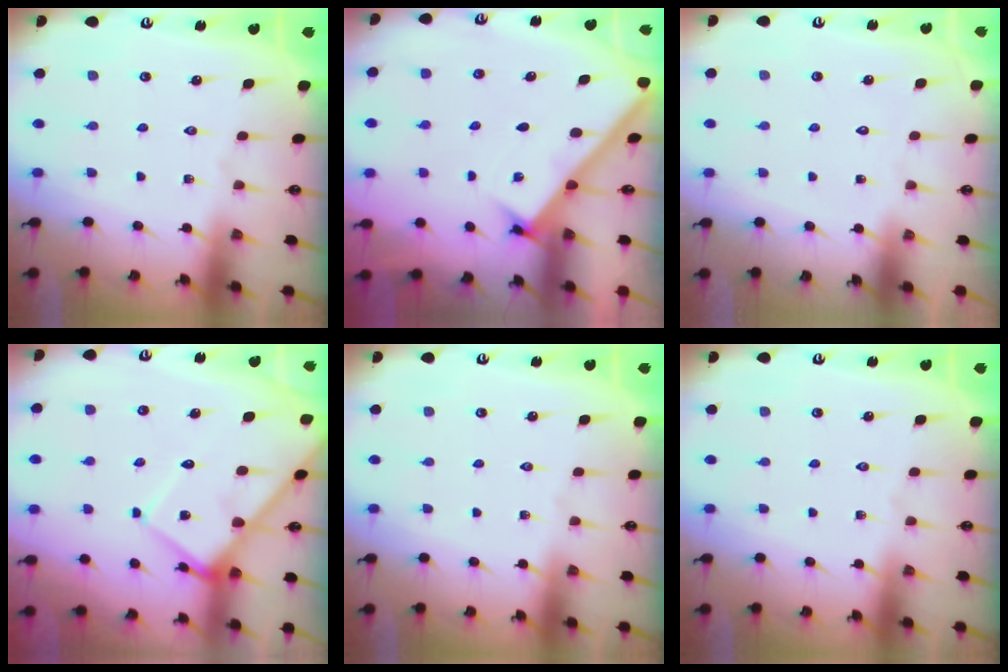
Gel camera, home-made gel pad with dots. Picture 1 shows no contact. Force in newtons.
{"total": 2.7, "press": 2.6, "slide": 0.3}
{"total": 1.6, "press": 1.5, "slide": 0.1}
{"total": 9.7, "press": 9.7, "slide": 1.0}
{"total": 0.0}
{"total": 0.0}